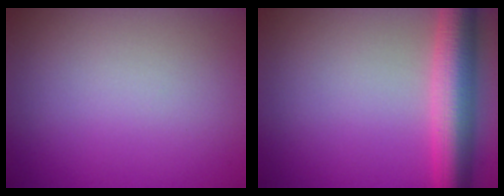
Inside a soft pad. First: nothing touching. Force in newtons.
{"total": 6.9, "press": 6.9, "slide": 0.2}